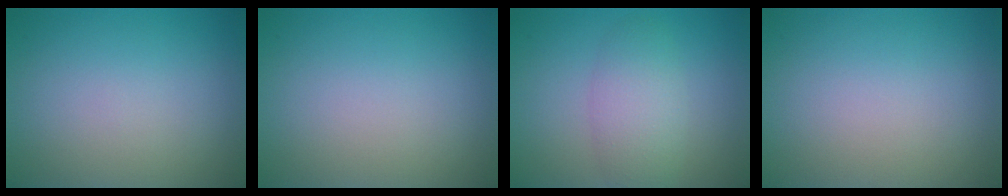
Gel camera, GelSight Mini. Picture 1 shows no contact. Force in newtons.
{"total": 0.0}
{"total": 3.6, "press": 3.6, "slide": 0.1}
{"total": 0.0}